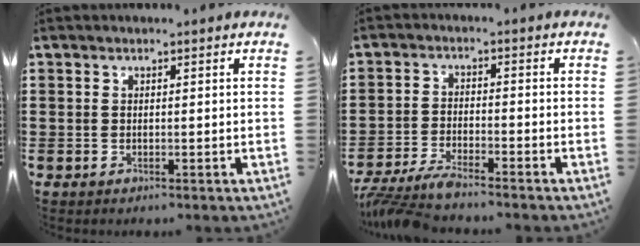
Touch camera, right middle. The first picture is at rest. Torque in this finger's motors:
{"motor_torque": [2.14, 0.00, 0.15, 0.11]}